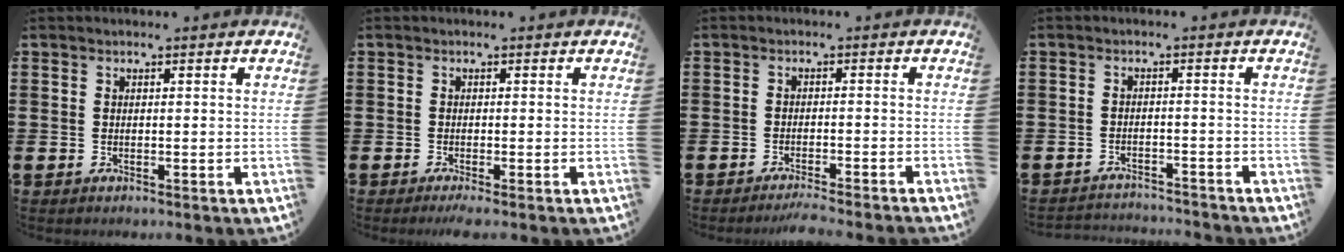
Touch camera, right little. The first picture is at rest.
{"total": 0.9, "force": [-0.5, 0.0, 0.8], "torque": [-0.012, -0.002, -0.009]}
{"total": 1.9, "force": [-1.7, -0.2, 0.7], "torque": [-0.011, 0.003, -0.033]}
{"total": 2.2, "force": [-2.2, 0.0, -0.2], "torque": [-0.002, 0.002, -0.048]}